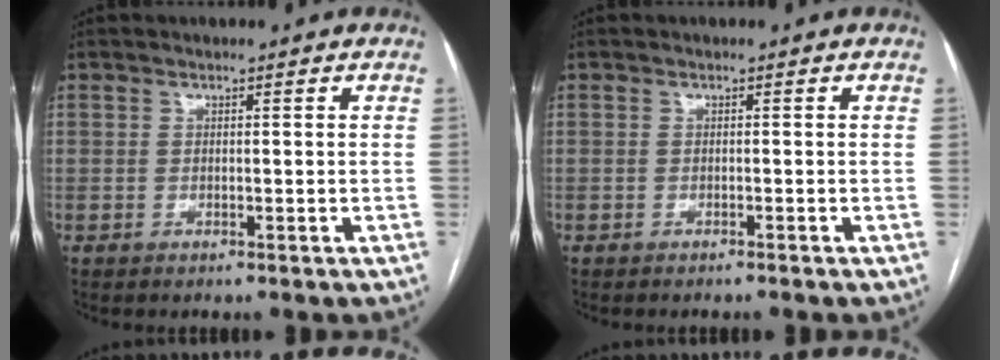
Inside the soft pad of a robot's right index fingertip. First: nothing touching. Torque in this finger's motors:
{"motor_torque": [0.00, -0.01, -0.09, 0.01]}